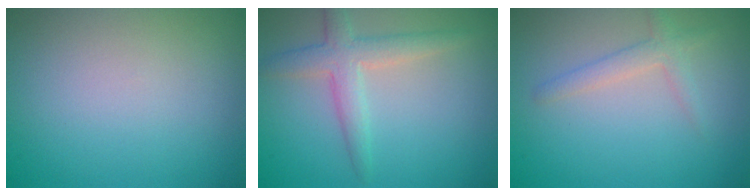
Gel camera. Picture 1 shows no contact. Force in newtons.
{"total": 3.2, "press": 3.2, "slide": 0.2}
{"total": 1.9, "press": 1.9, "slide": 0.1}